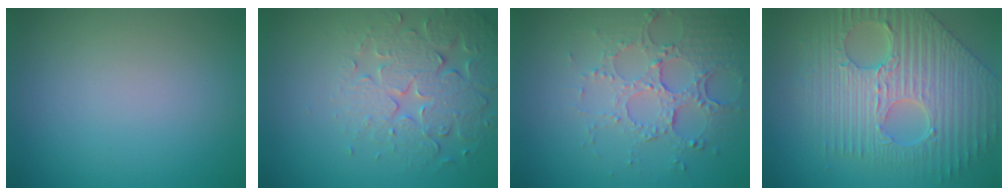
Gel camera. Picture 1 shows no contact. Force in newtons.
{"total": 4.8, "press": 4.6, "slide": 1.5}
{"total": 5.1, "press": 3.7, "slide": 3.6}
{"total": 9.9, "press": 6.9, "slide": 7.0}